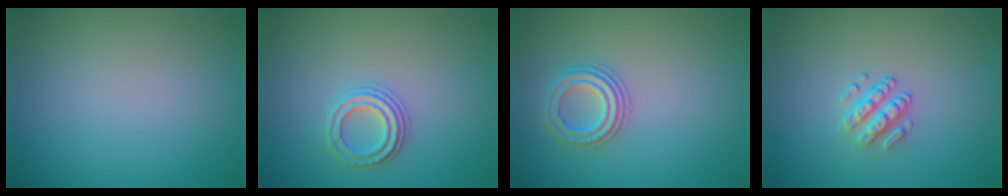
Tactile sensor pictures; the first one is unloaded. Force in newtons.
{"total": 2.3, "press": 2.2, "slide": 0.8}
{"total": 2.5, "press": 2.4, "slide": 0.4}
{"total": 2.0, "press": 1.6, "slide": 1.3}